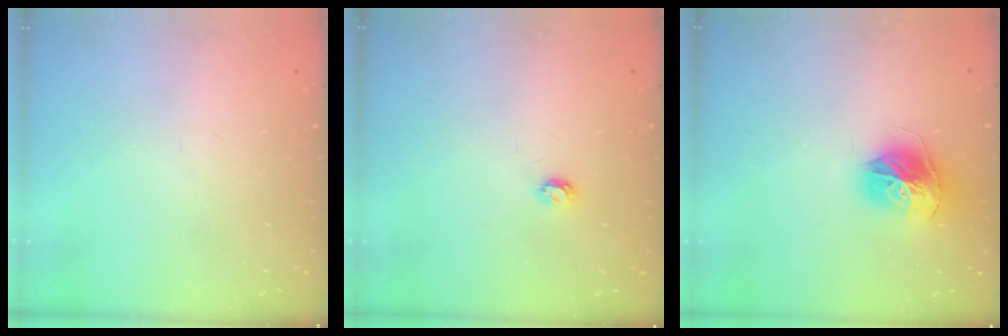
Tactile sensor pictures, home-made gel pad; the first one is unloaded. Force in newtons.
{"total": 3.4, "press": 3.4, "slide": 0.5}
{"total": 14.8, "press": 14.7, "slide": 1.6}